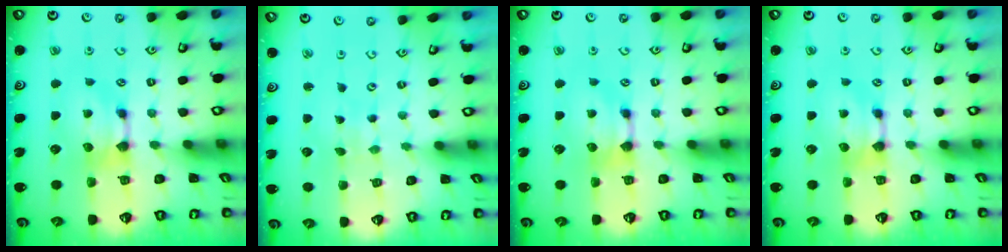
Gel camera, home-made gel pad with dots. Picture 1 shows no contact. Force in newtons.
{"total": 7.0, "press": 7.0, "slide": 0.5}
{"total": 0.0}
{"total": 0.0}